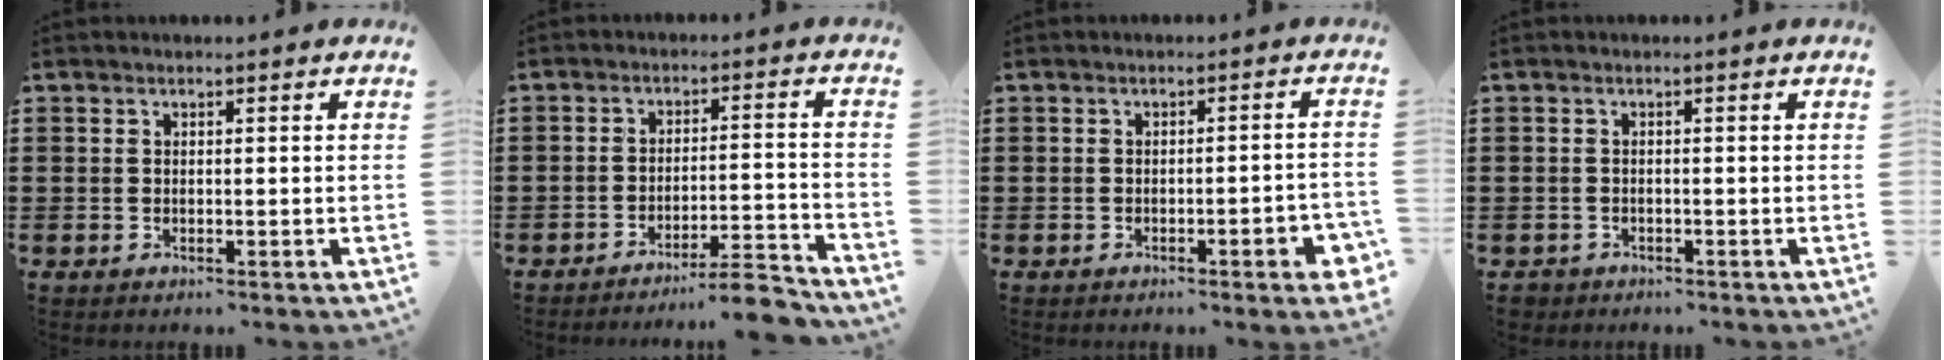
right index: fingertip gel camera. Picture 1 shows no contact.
{"total": 6.5, "force": [-5.9, -0.2, 2.8], "torque": [-0.041, -0.006, -0.111]}
{"total": 3.4, "force": [-1.8, 0.4, 2.9], "torque": [-0.044, -0.003, -0.029]}
{"total": 1.1, "force": [-1.0, 0.5, -0.1], "torque": [-0.003, 0.001, -0.024]}